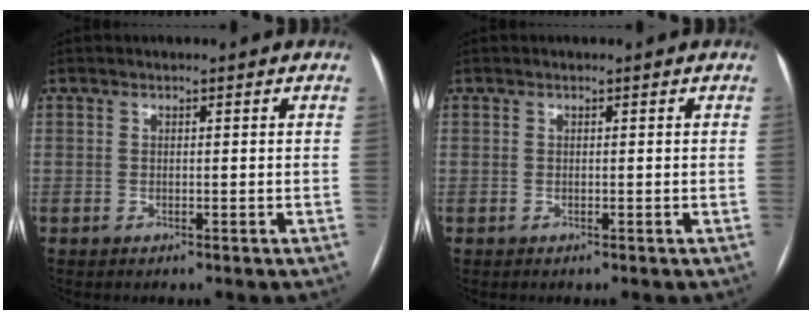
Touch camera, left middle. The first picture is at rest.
{"total": 0.0}